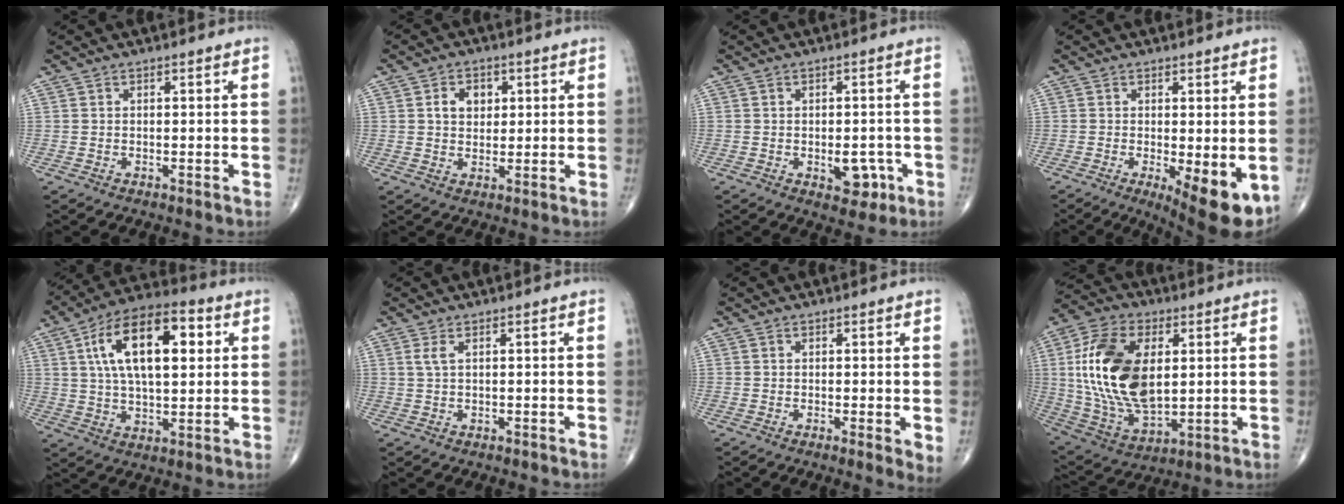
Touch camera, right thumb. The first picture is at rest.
{"total": 4.8, "force": [1.4, 3.6, 2.8], "torque": [-0.023, -0.002, 0.020]}
{"total": 5.5, "force": [-1.7, 3.2, 4.1], "torque": [-0.028, 0.006, -0.015]}
{"total": 9.5, "force": [-2.6, 3.0, 8.7], "torque": [-0.114, -0.022, -0.031]}
{"total": 18.6, "force": [5.1, 8.7, 15.6], "torque": [-0.248, 0.009, 0.080]}
{"total": 1.5, "force": [0.6, 0.4, 1.3], "torque": [-0.036, 0.006, 0.015]}
{"total": 2.8, "force": [0.1, 0.8, 2.7], "torque": [-0.038, -0.010, -0.002]}
{"total": 21.6, "force": [3.3, 12.2, 17.6], "torque": [-0.337, -0.014, 0.065]}